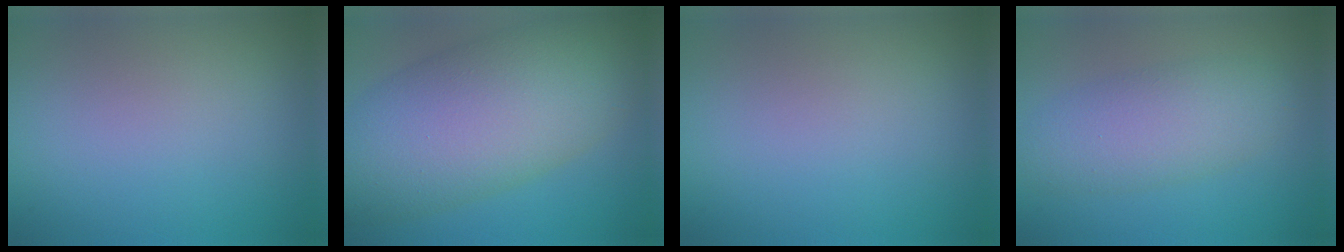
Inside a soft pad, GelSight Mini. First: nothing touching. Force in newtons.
{"total": 12.4, "press": 12.3, "slide": 0.4}
{"total": 0.0}
{"total": 4.8, "press": 4.8, "slide": 0.1}